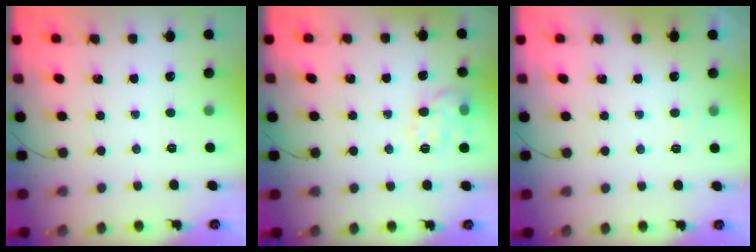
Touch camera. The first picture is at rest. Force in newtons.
{"total": 8.2, "press": 8.2, "slide": 0.4}
{"total": 2.3, "press": 2.0, "slide": 1.2}